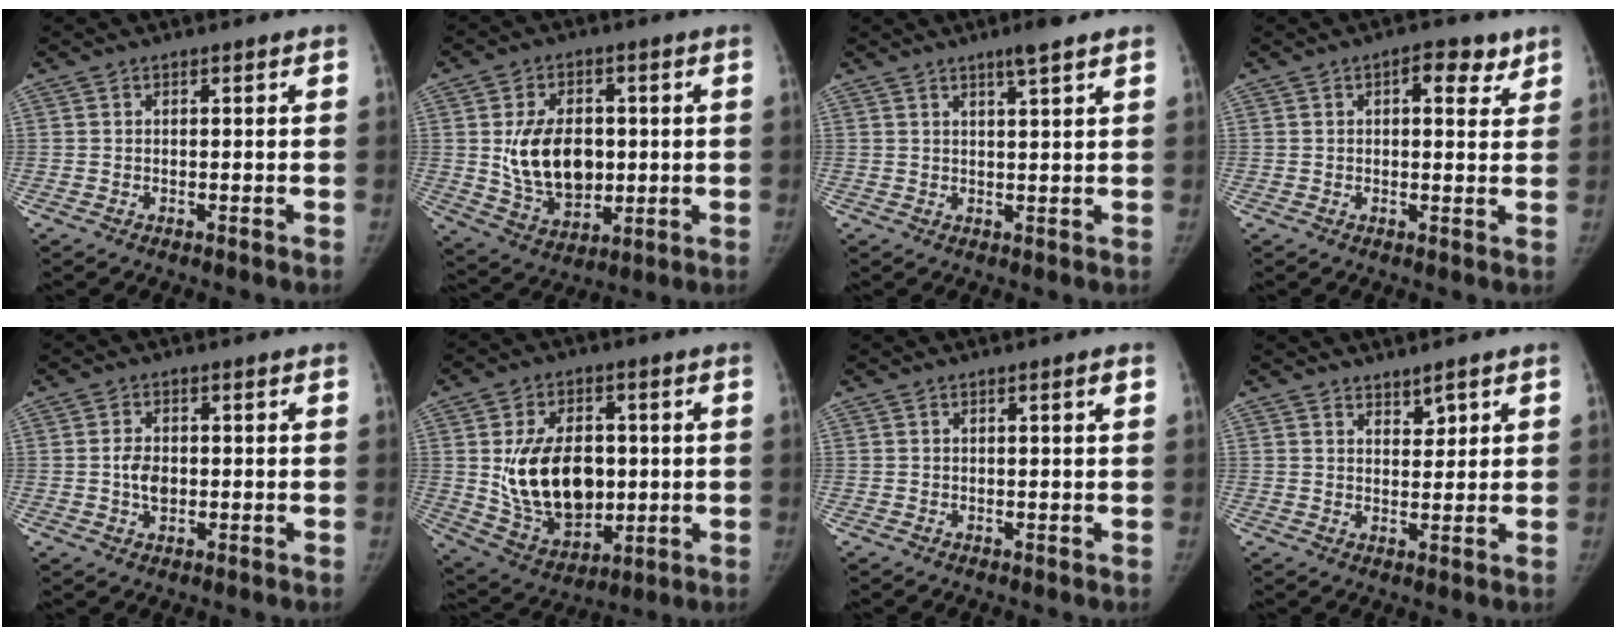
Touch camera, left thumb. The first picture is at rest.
{"total": 13.9, "force": [0.6, 9.6, 10.0], "torque": [-0.131, -0.011, 0.025]}
{"total": 4.1, "force": [2.8, 0.1, 3.0], "torque": [-0.050, -0.015, 0.046]}
{"total": 5.4, "force": [2.8, 2.6, 3.8], "torque": [-0.026, -0.008, 0.031]}
{"total": 3.6, "force": [-0.2, 2.5, 2.6], "torque": [-0.042, 0.004, -0.005]}
{"total": 17.9, "force": [0.7, 12.1, 13.1], "torque": [-0.176, -0.011, 0.032]}
{"total": 1.3, "force": [0.5, -0.1, 1.2], "torque": [-0.020, 0.000, 0.007]}
{"total": 2.7, "force": [2.1, 1.3, 1.2], "torque": [-0.008, -0.017, 0.039]}